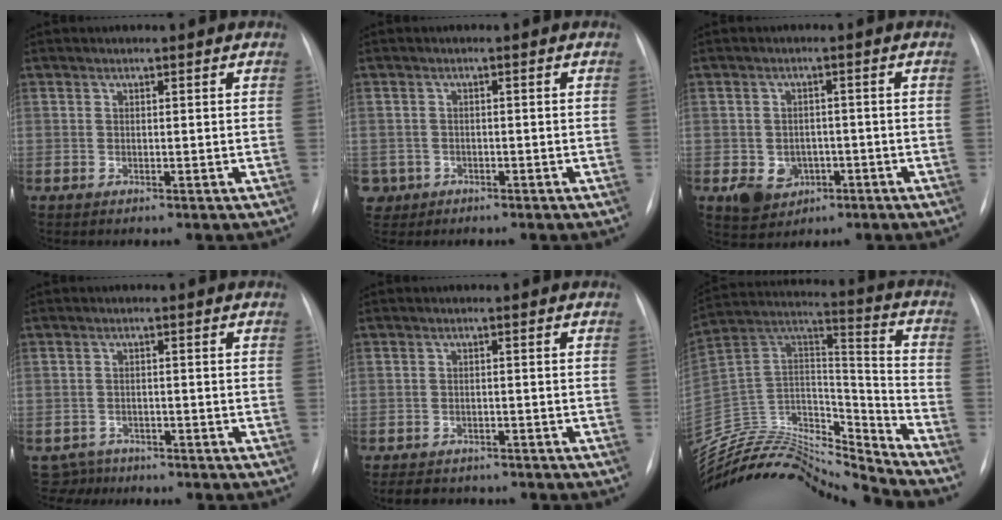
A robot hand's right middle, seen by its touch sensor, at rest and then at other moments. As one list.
[{"total": 3.4, "force": [-1.7, 3.0, -0.1], "torque": [0.000, 0.008, -0.030]}, {"total": 5.5, "force": [-2.0, 4.7, 2.2], "torque": [-0.031, 0.008, -0.018]}, {"total": 3.3, "force": [-2.8, 1.1, -1.4], "torque": [0.023, -0.002, -0.049]}, {"total": 5.9, "force": [-5.1, 2.5, 1.5], "torque": [-0.024, -0.001, -0.065]}, {"total": 23.6, "force": [-22.9, 2.3, 5.1], "torque": [-0.105, 0.044, -0.387]}]